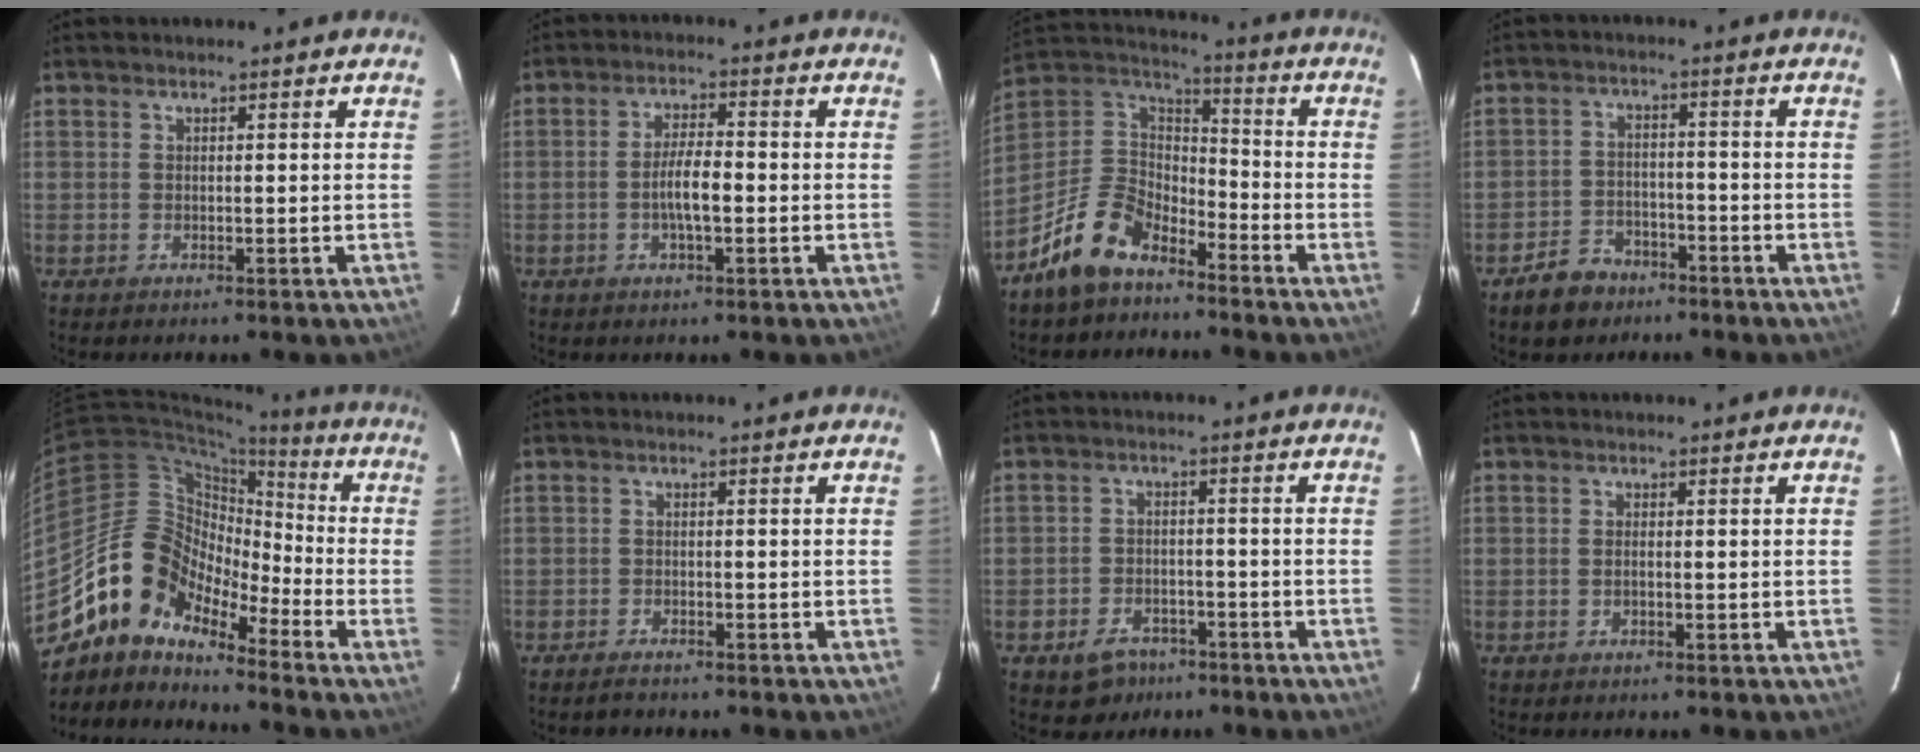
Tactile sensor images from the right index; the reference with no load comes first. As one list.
[{"total": 5.5, "force": [-1.3, 1.3, 5.2], "torque": [-0.098, 0.005, -0.022]}, {"total": 14.2, "force": [-10.0, 7.1, 7.1], "torque": [-0.169, 0.024, -0.185]}, {"total": 7.0, "force": [-4.9, 4.6, 1.9], "torque": [-0.057, 0.018, -0.071]}, {"total": 12.8, "force": [-9.9, 6.4, 4.9], "torque": [-0.082, 0.026, -0.206]}, {"total": 1.8, "force": [-1.7, 0.5, 0.5], "torque": [-0.016, -0.001, -0.030]}, {"total": 6.6, "force": [-4.4, 4.4, 2.2], "torque": [-0.064, 0.011, -0.057]}, {"total": 0.9, "force": [-0.2, 0.3, 0.9], "torque": [-0.020, 0.002, -0.005]}]